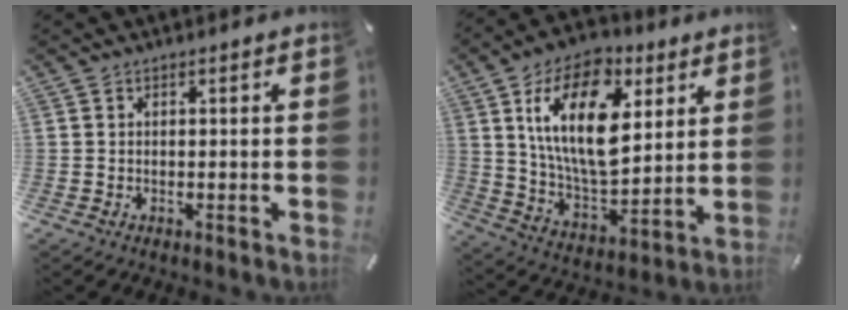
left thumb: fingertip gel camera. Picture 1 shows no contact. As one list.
[{"total": 20.4, "force": [7.9, 11.5, 14.9], "torque": [-0.290, -0.024, 0.132]}]